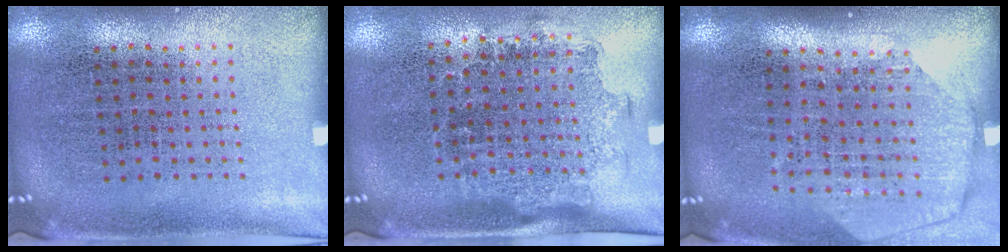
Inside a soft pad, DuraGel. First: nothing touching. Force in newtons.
{"total": 1.3, "press": 1.1, "slide": 0.7}
{"total": 1.8, "press": 1.6, "slide": 1.0}